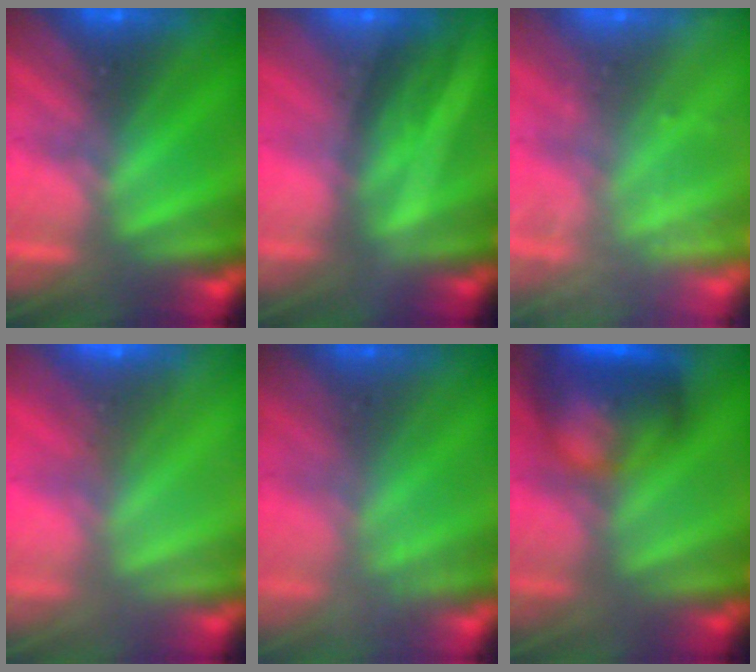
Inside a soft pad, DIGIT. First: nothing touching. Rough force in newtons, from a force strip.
{"total": 2.0}
{"total": 2.3}
{"total": 8.5}
{"total": 2.4}
{"total": 7.5}